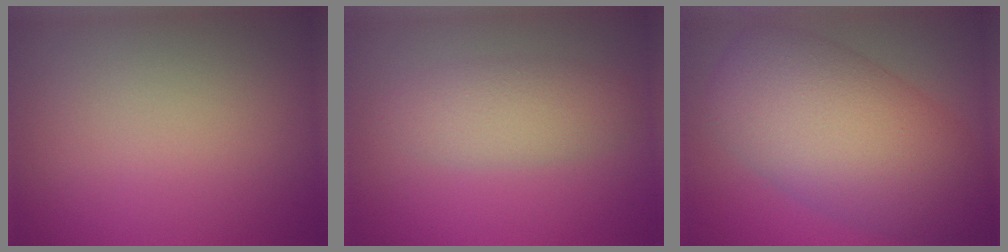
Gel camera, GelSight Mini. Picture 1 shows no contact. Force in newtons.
{"total": 3.1, "press": 3.1, "slide": 0.1}
{"total": 11.3, "press": 11.3, "slide": 0.4}